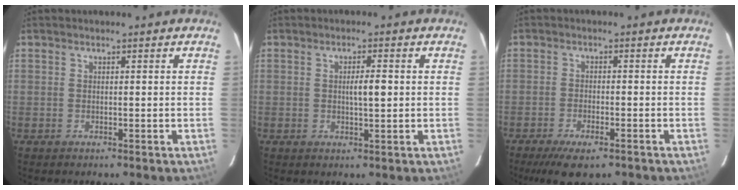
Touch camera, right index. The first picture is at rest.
{"total": 2.8, "force": [0.2, 0.5, 2.8], "torque": [-0.047, 0.002, 0.005]}
{"total": 6.8, "force": [-5.0, 2.0, 4.2], "torque": [-0.068, -0.012, -0.076]}